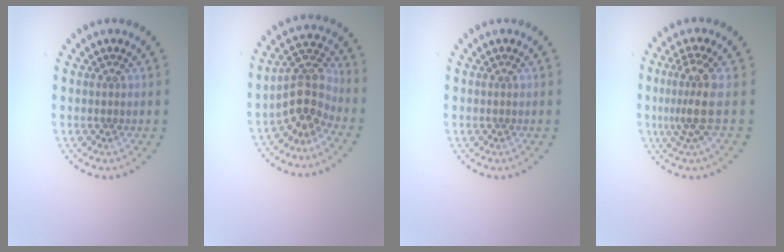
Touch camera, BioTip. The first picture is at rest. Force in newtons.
{"total": 3.9, "press": 3.3, "slide": 2.1}
{"total": 0.0}
{"total": 3.2, "press": 2.4, "slide": 2.1}